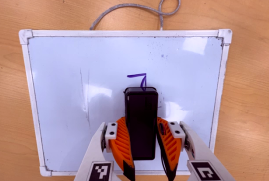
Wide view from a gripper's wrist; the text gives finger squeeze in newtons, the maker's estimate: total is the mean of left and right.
{"total": 9.7, "left": 7.8, "right": 11.5}